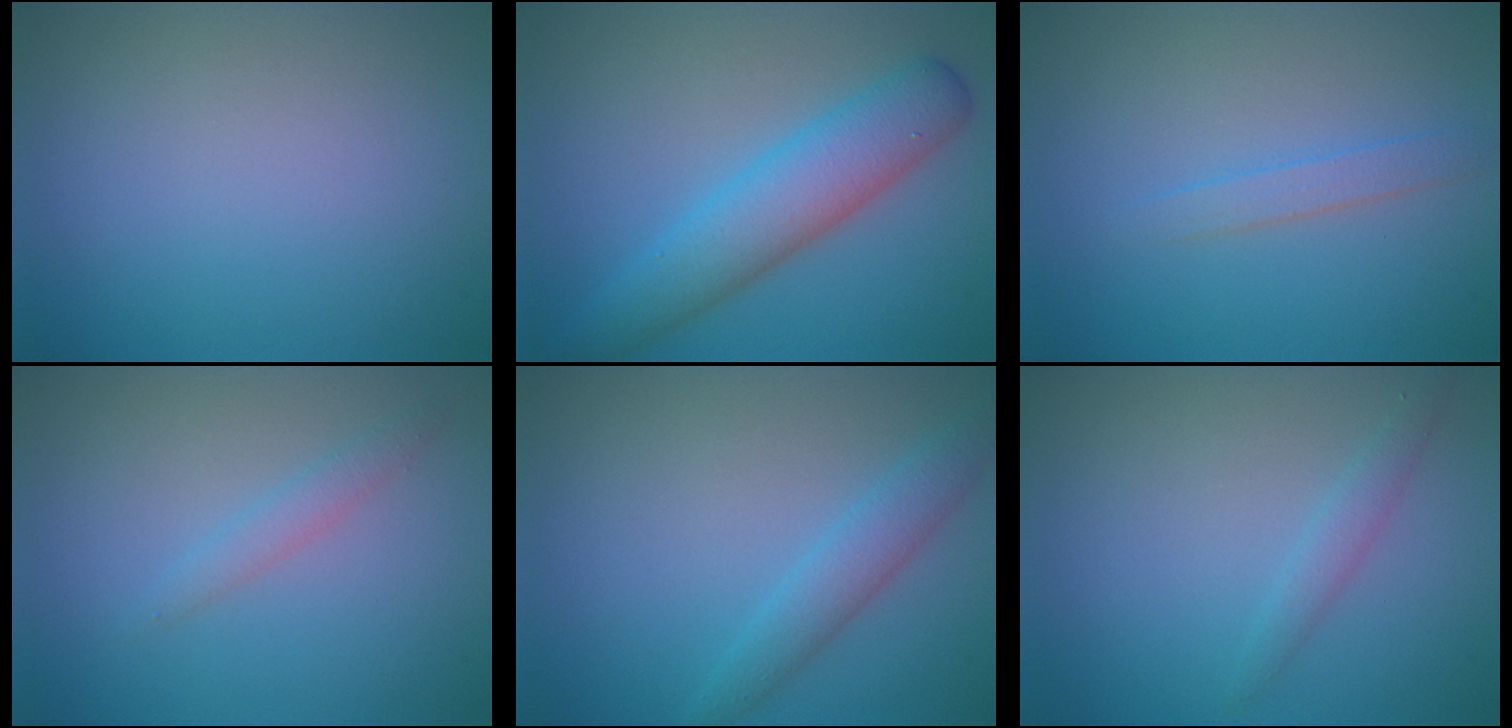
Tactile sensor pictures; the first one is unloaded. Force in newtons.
{"total": 5.6, "press": 5.6, "slide": 0.3}
{"total": 1.4, "press": 1.4, "slide": 0.1}
{"total": 1.4, "press": 1.4, "slide": 0.1}
{"total": 2.6, "press": 2.6, "slide": 0.0}
{"total": 1.4, "press": 1.4, "slide": 0.0}